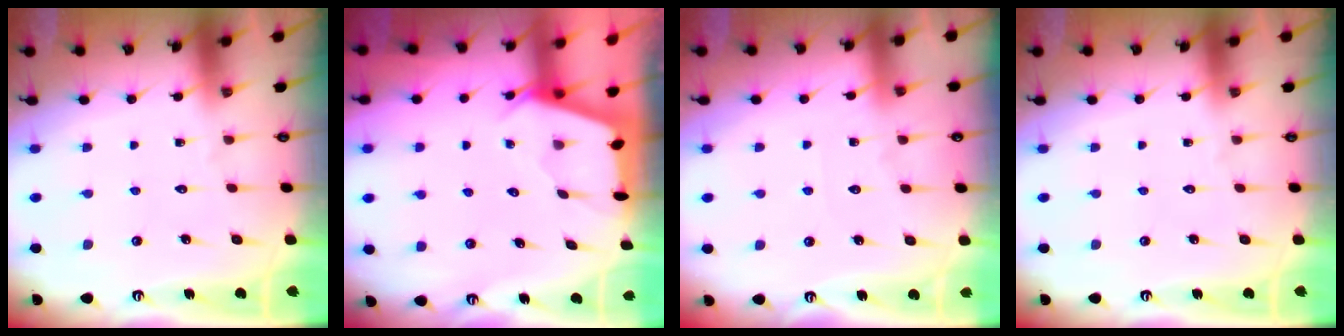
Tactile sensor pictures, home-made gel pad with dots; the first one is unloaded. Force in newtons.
{"total": 2.4, "press": 2.4, "slide": 0.3}
{"total": 2.4, "press": 2.4, "slide": 0.4}
{"total": 0.0}